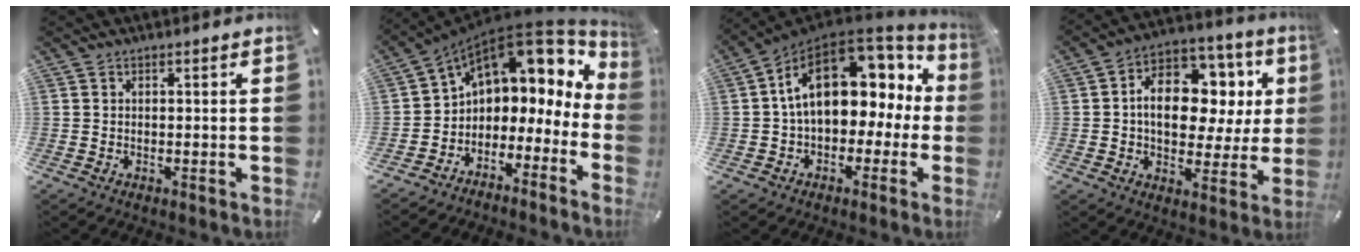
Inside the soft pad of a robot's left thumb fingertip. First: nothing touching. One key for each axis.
{"total": 8.0, "fx": 3.9, "fy": 6.0, "fz": 3.6, "tx": -0.067, "ty": -0.043, "tz": 0.063}
{"total": 18.0, "fx": 4.6, "fy": 11.7, "fz": 12.8, "tx": -0.229, "ty": -0.014, "tz": 0.081}
{"total": 15.8, "fx": 2.3, "fy": 10.9, "fz": 11.3, "tx": -0.181, "ty": -0.007, "tz": 0.045}